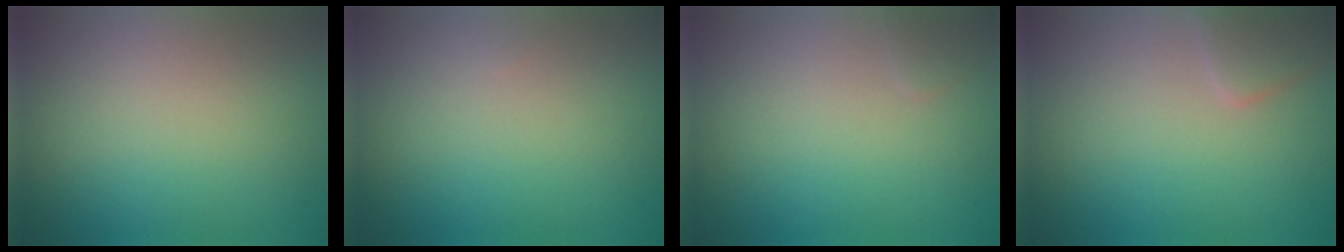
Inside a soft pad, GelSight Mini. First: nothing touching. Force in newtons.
{"total": 0.0}
{"total": 0.6, "press": 0.6, "slide": 0.1}
{"total": 2.3, "press": 2.3, "slide": 0.2}